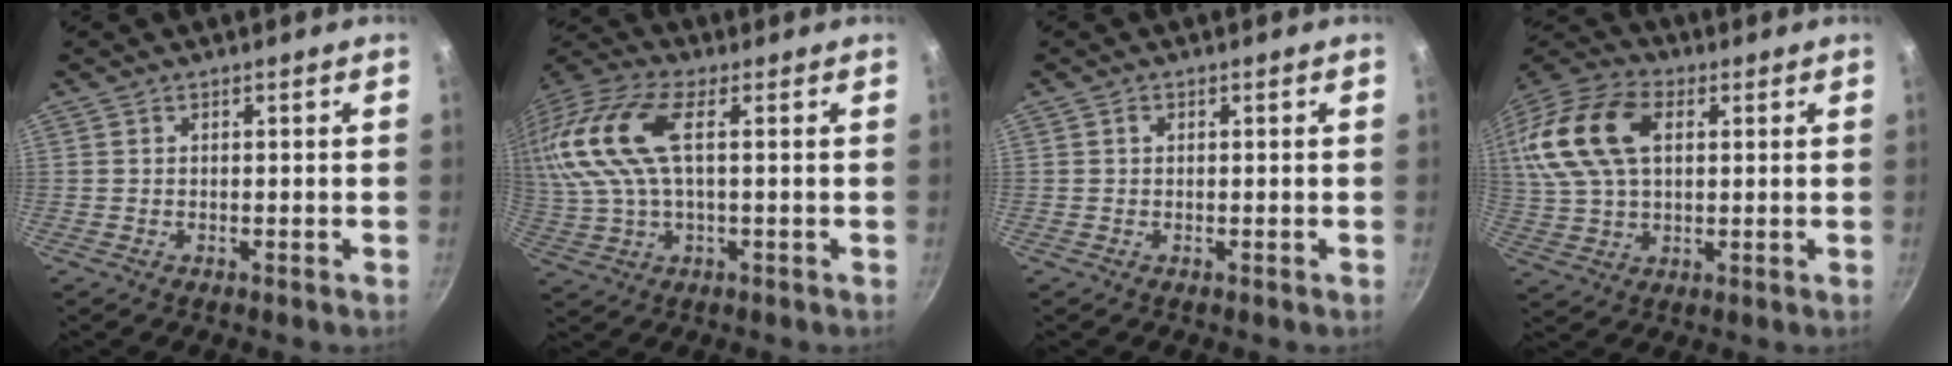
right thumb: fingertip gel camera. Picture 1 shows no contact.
{"total": 18.5, "force": [3.9, 8.8, 15.9], "torque": [-0.351, 0.019, 0.068]}
{"total": 0.9, "force": [0.3, 0.7, 0.5], "torque": [-0.010, 0.004, 0.003]}
{"total": 20.6, "force": [5.3, 12.9, 15.1], "torque": [-0.307, 0.019, 0.091]}